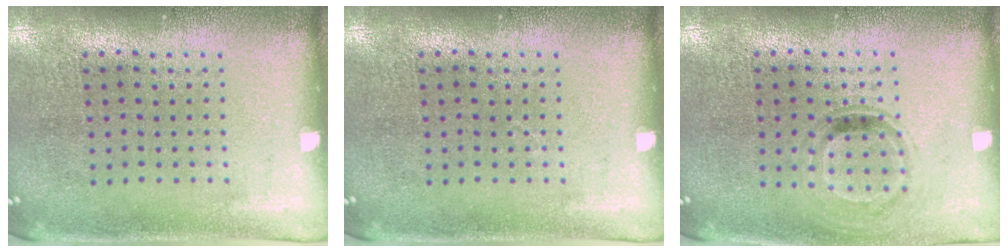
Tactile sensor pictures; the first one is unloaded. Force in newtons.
{"total": 0.0}
{"total": 0.9, "press": 0.8, "slide": 0.4}